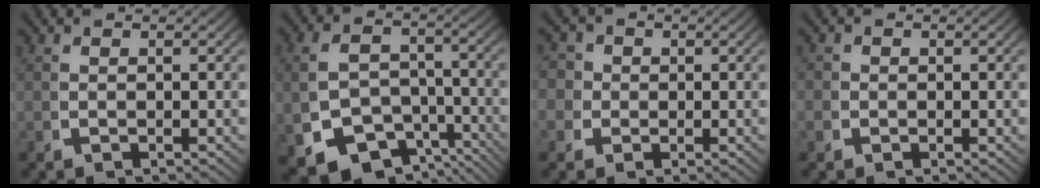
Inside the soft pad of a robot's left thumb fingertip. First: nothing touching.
{"total": 11.7, "force": [-5.1, 9.1, 5.4], "torque": [-0.126, -0.052, -0.071]}
{"total": 4.4, "force": [0.3, 4.1, 1.4], "torque": [-0.029, -0.003, -0.005]}
{"total": 0.9, "force": [-0.2, 0.9, 0.0], "torque": [0.002, -0.003, -0.009]}